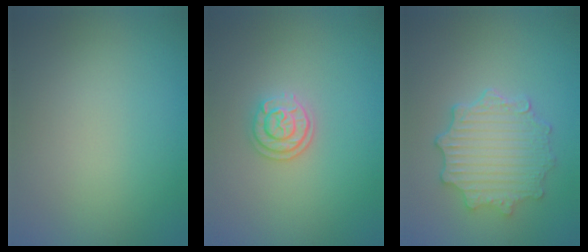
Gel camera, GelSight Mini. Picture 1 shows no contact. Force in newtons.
{"total": 2.2, "press": 2.1, "slide": 0.9}
{"total": 4.9, "press": 3.9, "slide": 3.0}